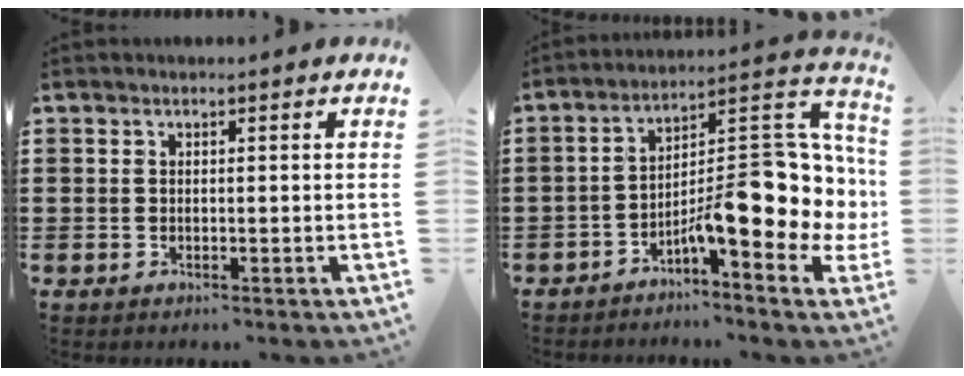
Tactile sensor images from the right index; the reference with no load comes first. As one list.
[{"total": 12.8, "force": [-3.2, 3.8, 11.8], "torque": [-0.162, -0.032, -0.061]}]